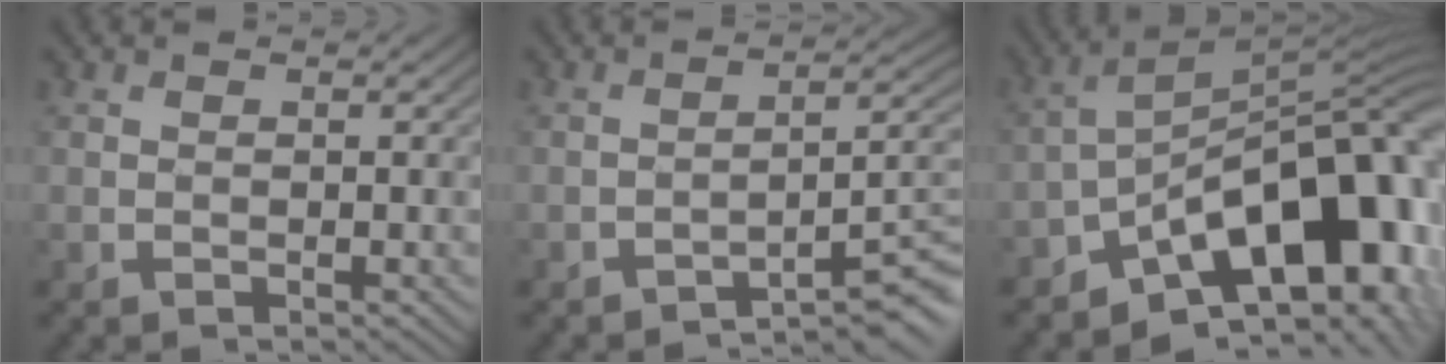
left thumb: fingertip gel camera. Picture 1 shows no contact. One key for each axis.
{"total": 6.0, "fx": -4.0, "fy": 1.3, "fz": 4.2, "tx": -0.055, "ty": 0.012, "tz": -0.063}
{"total": 17.3, "fx": -7.8, "fy": 8.5, "fz": 12.9, "tx": -0.161, "ty": -0.003, "tz": -0.134}